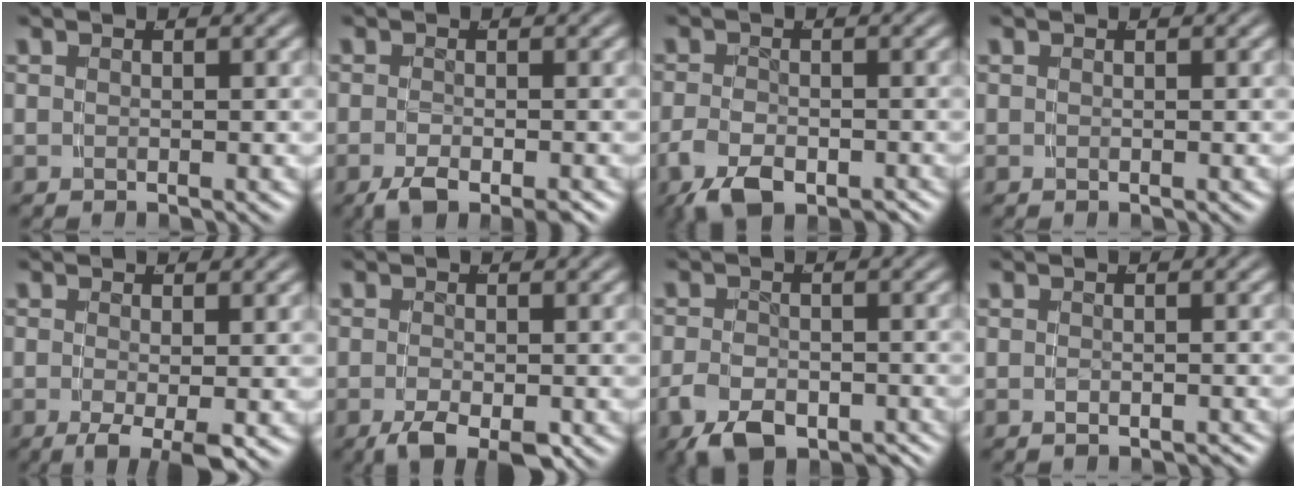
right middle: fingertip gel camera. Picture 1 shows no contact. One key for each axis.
{"total": 2.5, "fx": -1.7, "fy": 0.3, "fz": 1.8, "tx": -0.035, "ty": -0.014, "tz": -0.022}
{"total": 5.0, "fx": -3.0, "fy": 2.5, "fz": 3.2, "tx": -0.064, "ty": -0.028, "tz": -0.035}
{"total": 0.0}
{"total": 5.5, "fx": -3.4, "fy": 1.5, "fz": 4.1, "tx": -0.073, "ty": -0.036, "tz": -0.033}
{"total": 3.9, "fx": -2.4, "fy": 1.4, "fz": 2.8, "tx": -0.053, "ty": -0.026, "tz": -0.026}
{"total": 5.6, "fx": -3.6, "fy": 2.9, "fz": 3.1, "tx": -0.053, "ty": -0.031, "tz": -0.044}
{"total": 1.3, "fx": -1.3, "fy": -0.1, "fz": 0.3, "tx": -0.007, "ty": -0.006, "tz": -0.014}